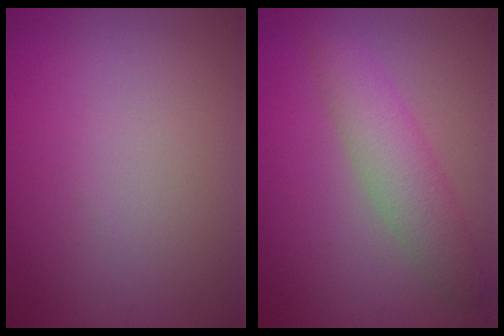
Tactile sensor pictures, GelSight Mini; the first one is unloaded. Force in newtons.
{"total": 3.9, "press": 3.9, "slide": 0.1}